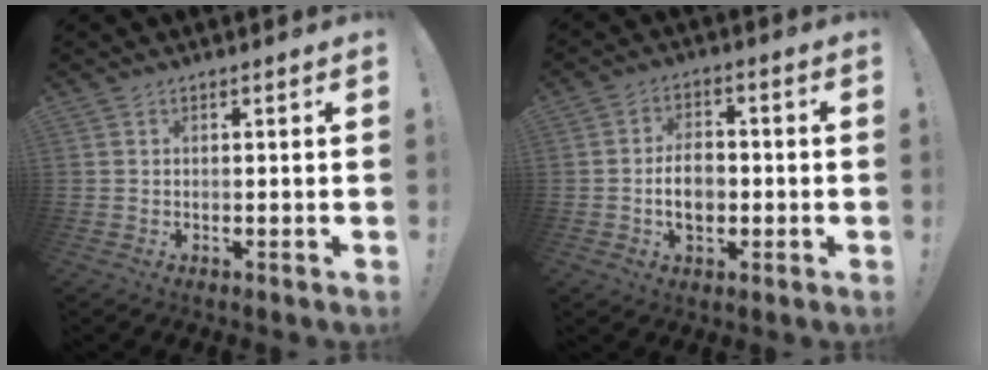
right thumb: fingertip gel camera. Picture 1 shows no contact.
{"total": 8.0, "force": [-1.5, 5.6, 5.6], "torque": [-0.097, 0.006, -0.029]}